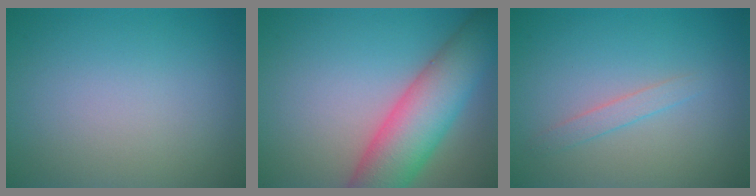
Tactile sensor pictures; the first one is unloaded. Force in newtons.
{"total": 8.5, "press": 8.5, "slide": 0.5}
{"total": 1.2, "press": 1.2, "slide": 0.1}